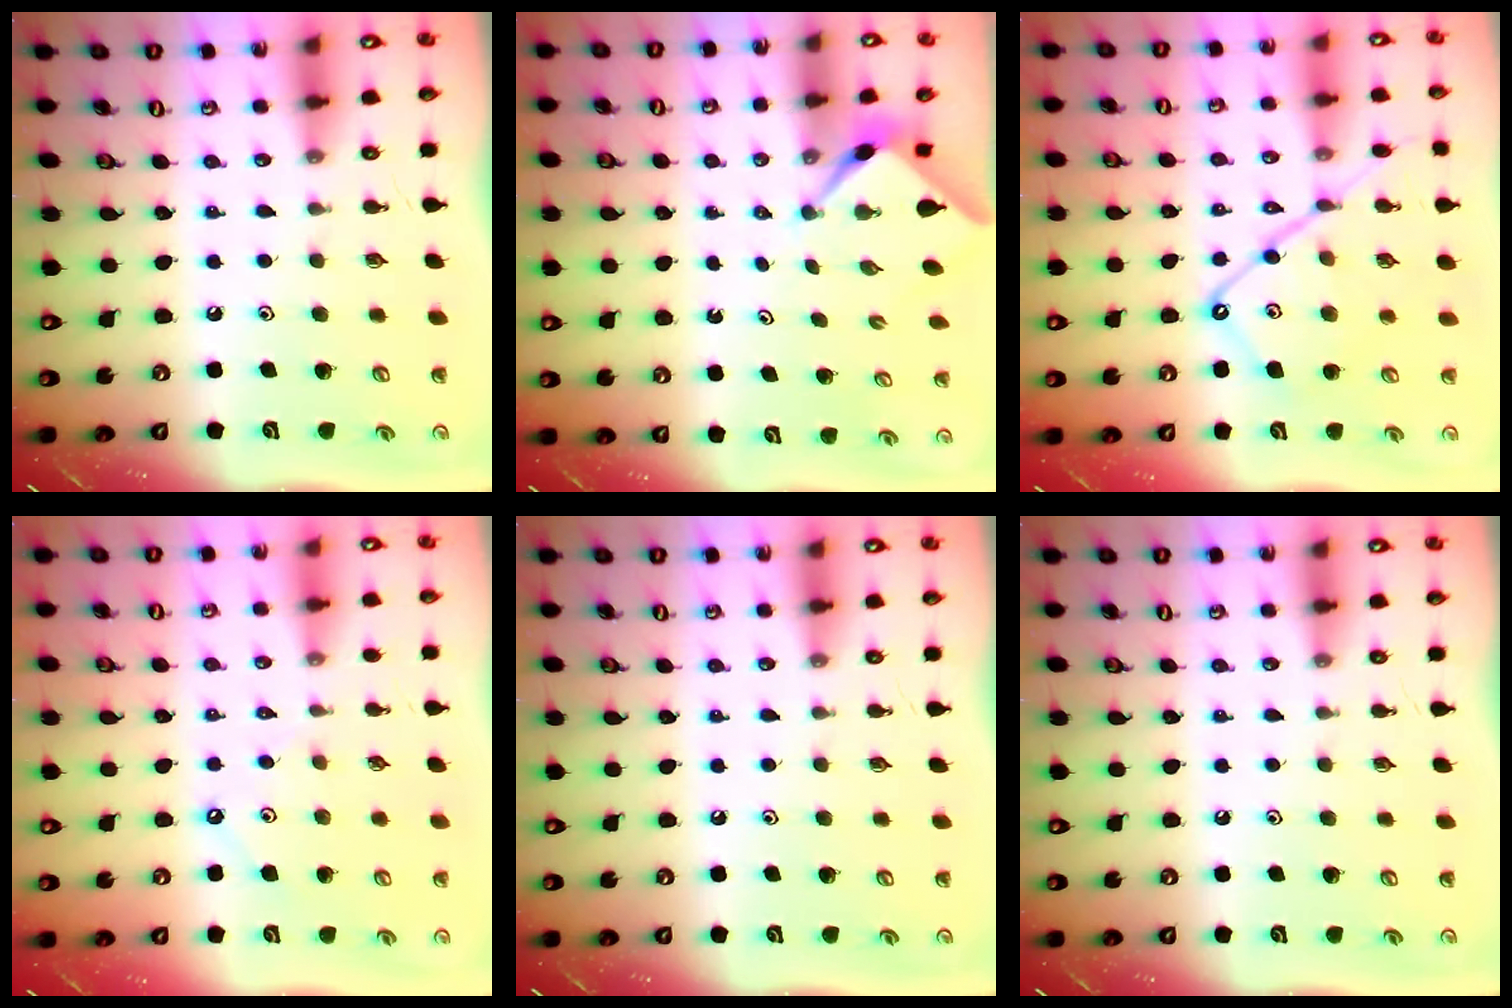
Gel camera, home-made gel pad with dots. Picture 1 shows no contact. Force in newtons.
{"total": 2.2, "press": 2.2, "slide": 0.2}
{"total": 14.6, "press": 14.5, "slide": 1.4}
{"total": 3.7, "press": 3.7, "slide": 0.6}
{"total": 0.0}
{"total": 0.0}